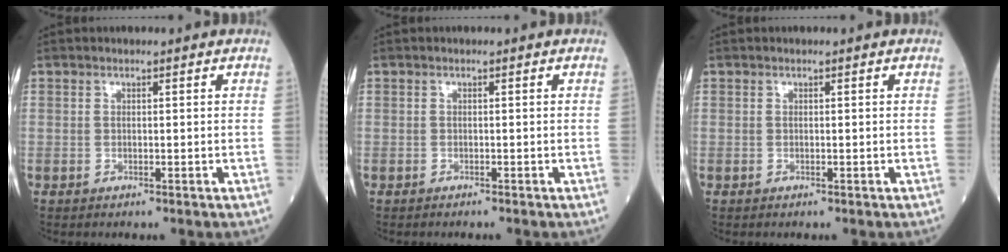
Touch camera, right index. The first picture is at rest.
{"total": 0.5, "force": [-0.5, 0.1, 0.0], "torque": [-0.004, -0.001, -0.012]}
{"total": 0.0}